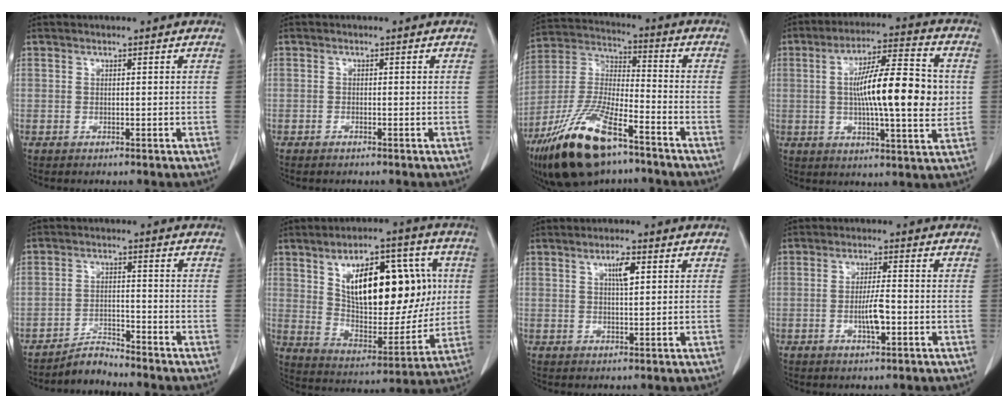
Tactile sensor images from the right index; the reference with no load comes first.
{"total": 0.7, "force": [-0.6, 0.2, 0.3], "torque": [-0.010, -0.001, -0.008]}
{"total": 18.6, "force": [-12.0, 5.4, 13.1], "torque": [-0.291, -0.022, -0.222]}
{"total": 15.7, "force": [0.8, 2.6, 15.4], "torque": [-0.253, 0.013, 0.007]}
{"total": 3.4, "force": [-3.4, 0.0, -0.2], "torque": [0.007, -0.010, -0.061]}
{"total": 21.2, "force": [5.1, 9.4, 18.4], "torque": [-0.290, 0.021, 0.087]}
{"total": 3.3, "force": [1.3, 0.7, 3.0], "torque": [-0.052, 0.001, 0.022]}
{"total": 4.4, "force": [-1.2, 0.8, 4.2], "torque": [-0.079, -0.002, -0.019]}